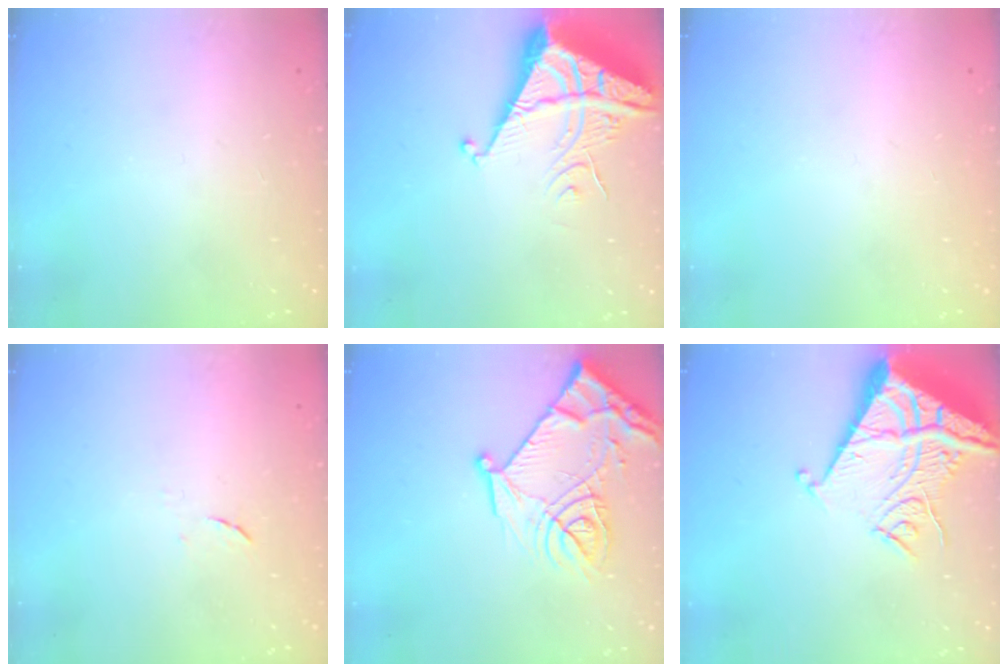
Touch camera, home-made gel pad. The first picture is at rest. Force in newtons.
{"total": 8.3, "press": 8.2, "slide": 1.0}
{"total": 0.0}
{"total": 4.3, "press": 4.2, "slide": 0.6}
{"total": 16.3, "press": 16.3, "slide": 1.8}
{"total": 16.7, "press": 16.6, "slide": 1.8}